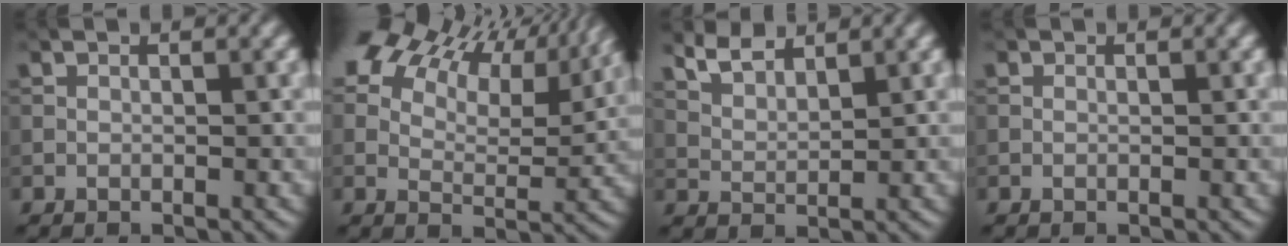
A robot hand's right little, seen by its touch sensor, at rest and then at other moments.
{"total": 13.3, "force": [9.3, 5.9, 7.6], "torque": [-0.131, 0.016, 0.133]}
{"total": 3.5, "force": [2.9, 1.1, 1.6], "torque": [-0.034, -0.004, 0.061]}
{"total": 0.0}